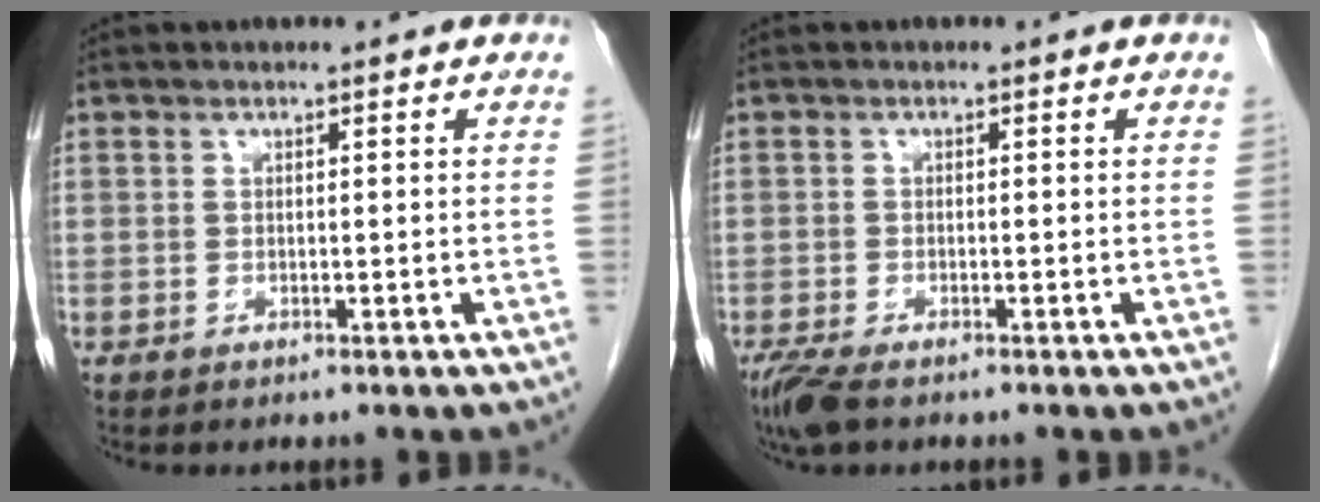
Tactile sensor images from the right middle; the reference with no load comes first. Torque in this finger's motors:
{"motor_torque": [0.51, -0.25, 0.05, 0.05]}